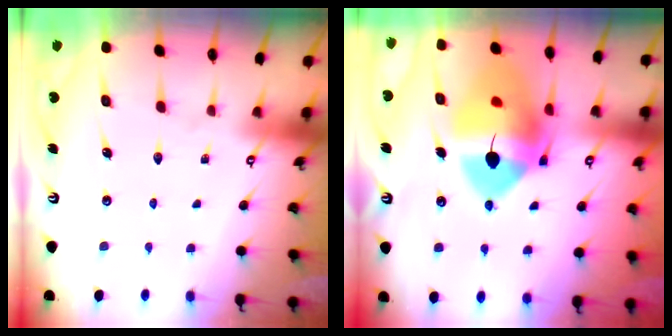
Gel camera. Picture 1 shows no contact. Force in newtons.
{"total": 17.4, "press": 17.3, "slide": 2.2}